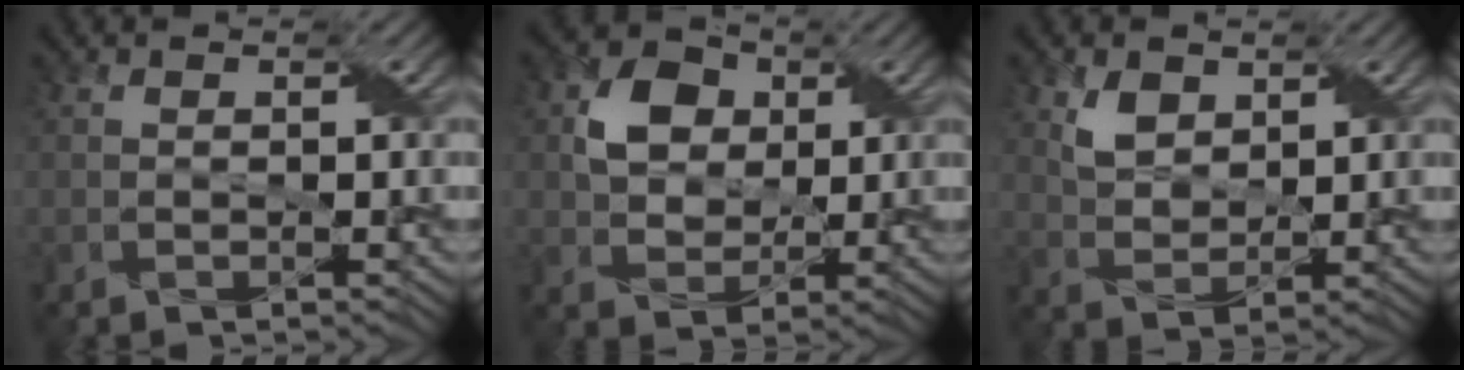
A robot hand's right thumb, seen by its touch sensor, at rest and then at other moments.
{"total": 6.3, "force": [1.6, 5.0, 3.4], "torque": [-0.077, 0.009, 0.022]}
{"total": 4.0, "force": [2.1, 2.6, 2.1], "torque": [-0.053, -0.003, 0.042]}